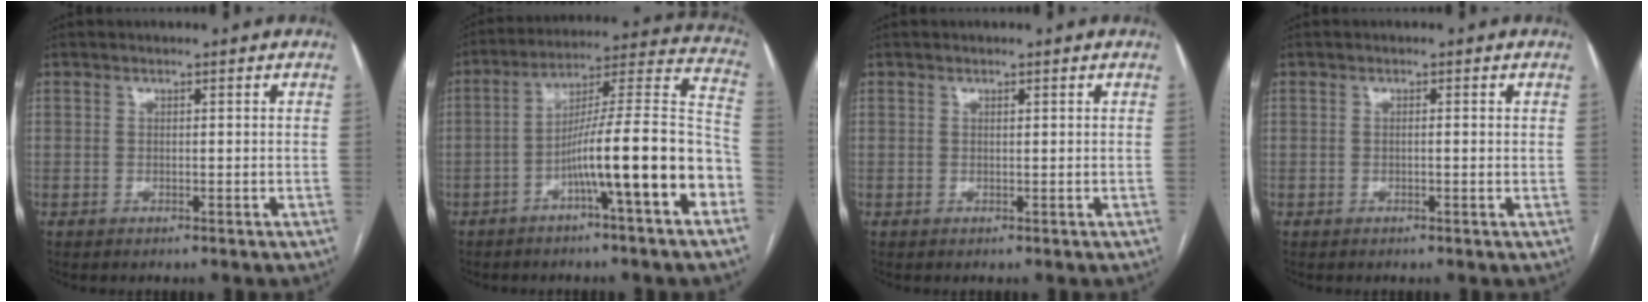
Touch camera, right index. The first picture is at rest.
{"total": 16.9, "force": [-6.4, 0.2, 15.6], "torque": [-0.234, 0.023, -0.104]}
{"total": 0.0}
{"total": 0.9, "force": [0.1, 0.0, 0.9], "torque": [-0.018, 0.002, 0.001]}